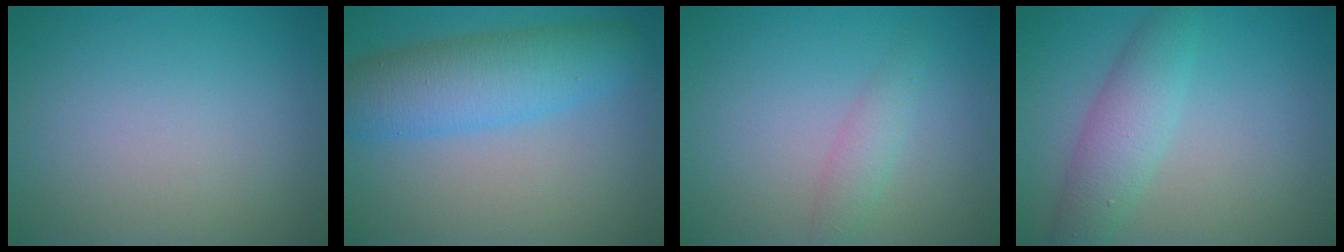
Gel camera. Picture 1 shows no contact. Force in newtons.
{"total": 6.5, "press": 6.5, "slide": 0.1}
{"total": 1.7, "press": 1.7, "slide": 0.1}
{"total": 3.8, "press": 3.8, "slide": 0.1}